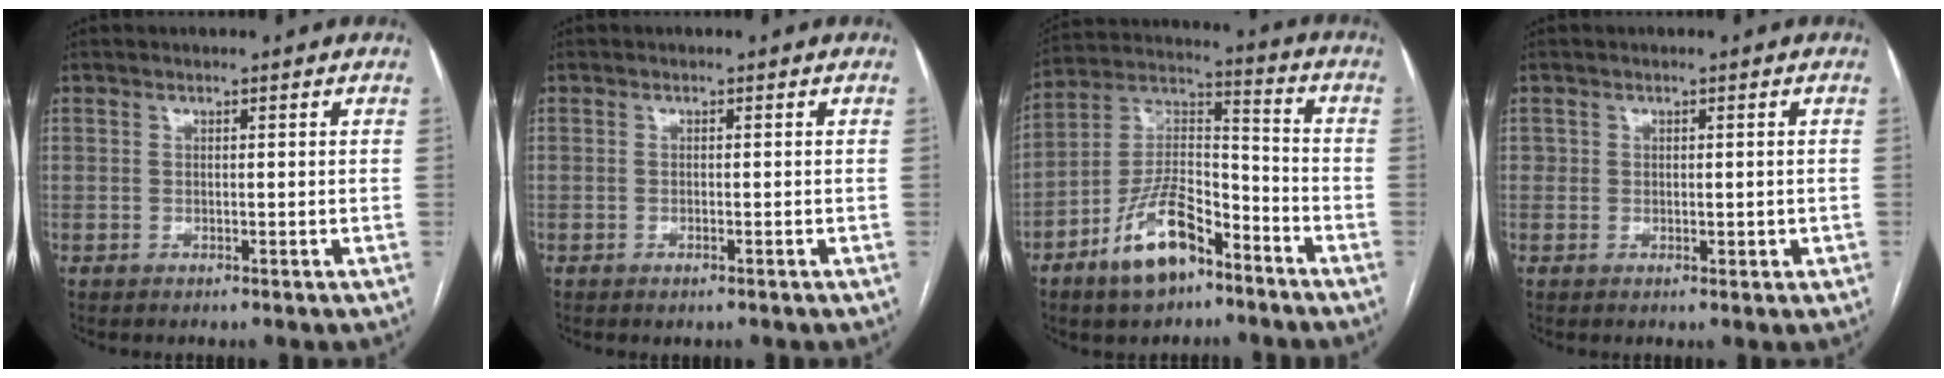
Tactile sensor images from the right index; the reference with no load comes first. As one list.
[{"total": 0.7, "force": [-0.5, 0.1, 0.5], "torque": [-0.010, -0.001, -0.005]}, {"total": 13.3, "force": [-8.1, 5.5, 8.9], "torque": [-0.179, 0.014, -0.145]}, {"total": 1.5, "force": [-0.1, 1.3, 0.7], "torque": [-0.007, 0.005, 0.002]}]